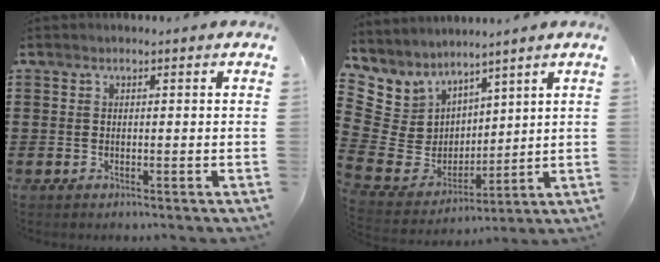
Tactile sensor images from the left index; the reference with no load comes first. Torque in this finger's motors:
{"motor_torque": [-0.53, -0.56, -0.56, -0.21]}